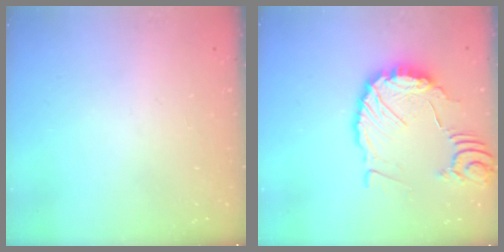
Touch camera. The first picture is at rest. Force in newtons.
{"total": 11.9, "press": 11.8, "slide": 1.3}